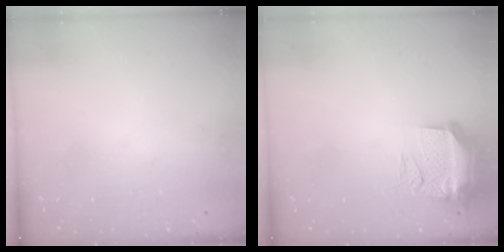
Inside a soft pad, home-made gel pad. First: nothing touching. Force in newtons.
{"total": 11.0, "press": 10.9, "slide": 1.1}